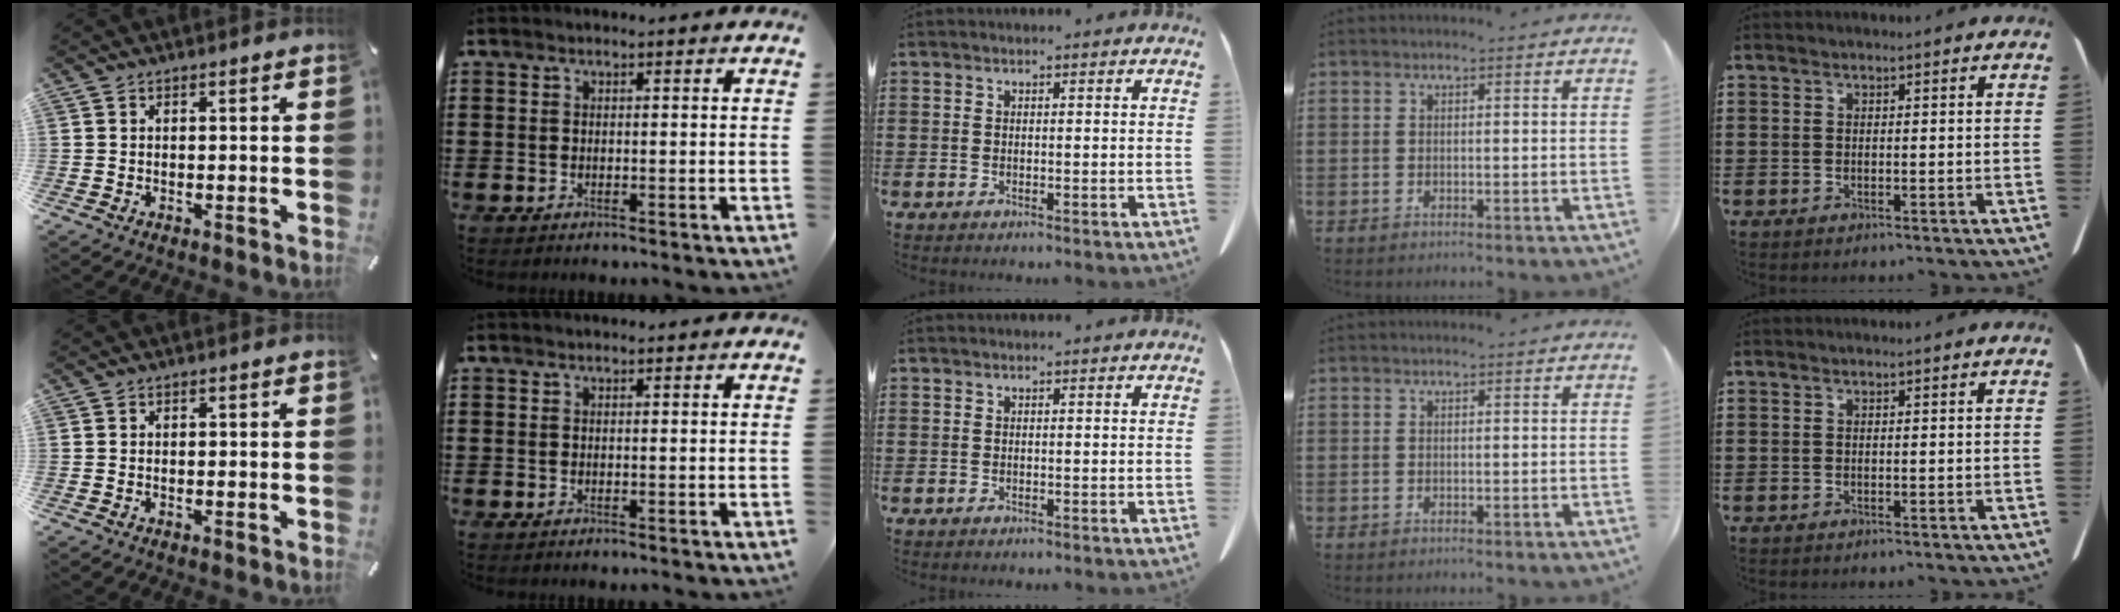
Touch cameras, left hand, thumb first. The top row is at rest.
{"thumb": {"total": 0.5, "force": [-0.2, 0.3, 0.4], "torque": [-0.007, -0.001, -0.005]}}